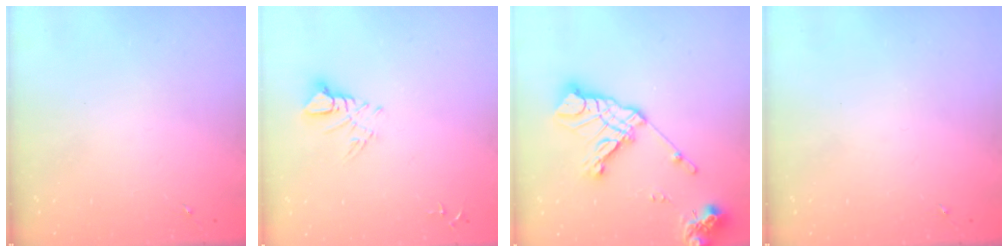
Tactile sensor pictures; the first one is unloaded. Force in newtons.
{"total": 6.0, "press": 6.0, "slide": 0.2}
{"total": 16.5, "press": 16.4, "slide": 2.2}
{"total": 0.0}